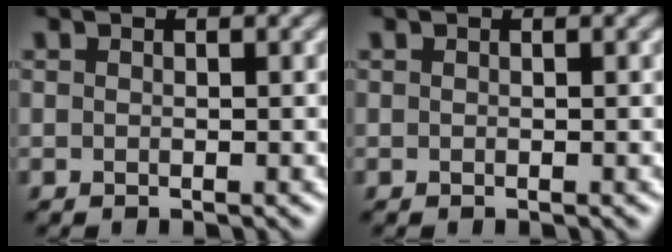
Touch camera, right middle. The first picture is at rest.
{"total": 0.0}